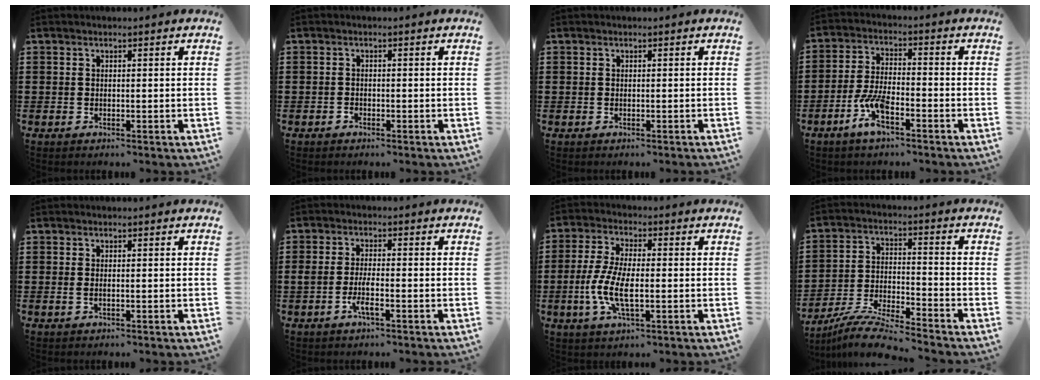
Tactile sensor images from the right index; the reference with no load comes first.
{"total": 0.6, "force": [-0.5, 0.2, 0.2], "torque": [-0.004, 0.002, -0.011]}
{"total": 0.0}
{"total": 7.0, "force": [-3.8, 1.9, 5.6], "torque": [-0.139, -0.014, -0.074]}
{"total": 0.7, "force": [0.0, 0.1, 0.7], "torque": [-0.015, -0.001, -0.001]}
{"total": 3.6, "force": [-1.6, 0.7, 3.1], "torque": [-0.067, -0.001, -0.032]}
{"total": 7.8, "force": [-1.7, 2.7, 7.1], "torque": [-0.156, -0.008, -0.037]}
{"total": 8.0, "force": [-7.7, -0.2, 2.3], "torque": [-0.052, 0.001, -0.151]}